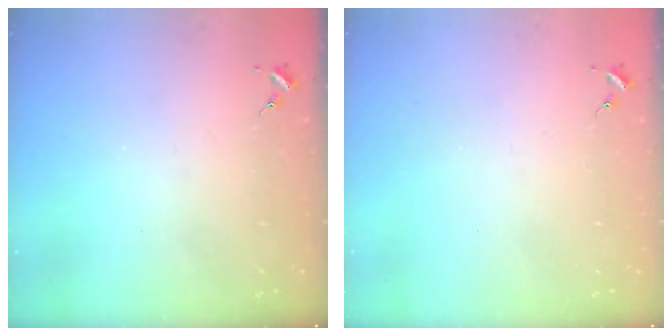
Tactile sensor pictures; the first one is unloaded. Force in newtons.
{"total": 0.0}